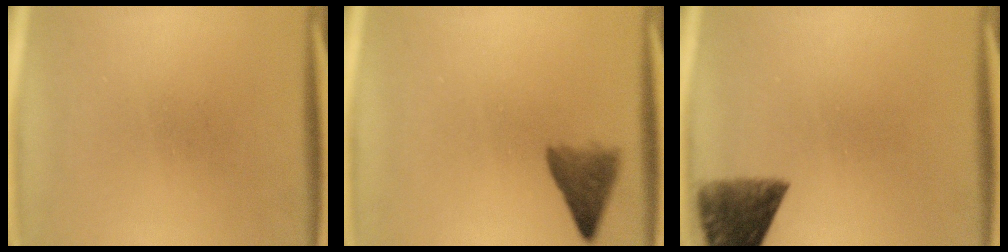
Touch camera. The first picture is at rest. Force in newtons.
{"total": 4.2}
{"total": 8.4}